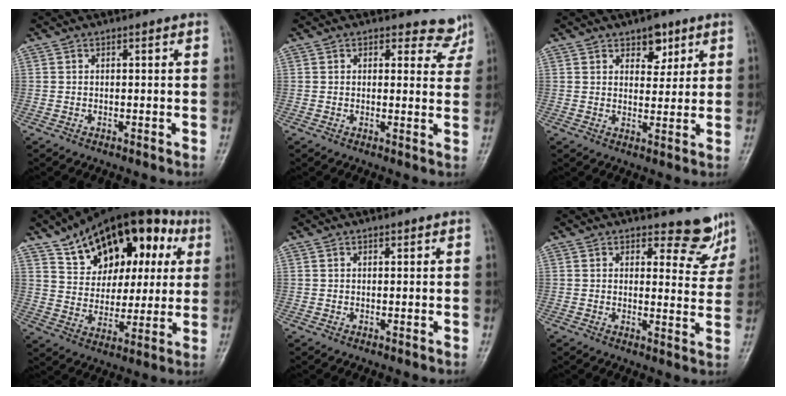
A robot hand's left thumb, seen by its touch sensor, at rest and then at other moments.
{"total": 4.2, "force": [3.6, 2.2, -0.1], "torque": [0.031, -0.028, 0.029]}
{"total": 5.0, "force": [3.0, 3.1, 2.5], "torque": [-0.005, -0.017, 0.044]}
{"total": 22.1, "force": [9.4, 13.2, 15.0], "torque": [-0.183, 0.003, 0.148]}
{"total": 0.5, "force": [0.4, 0.3, 0.1], "torque": [-0.002, -0.003, 0.005]}
{"total": 6.1, "force": [5.4, 2.6, 1.0], "torque": [0.016, -0.053, 0.061]}